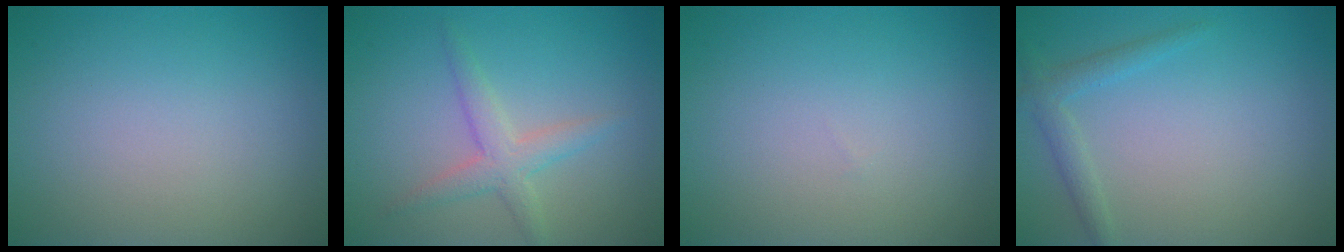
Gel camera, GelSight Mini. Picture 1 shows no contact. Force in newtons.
{"total": 2.6, "press": 2.6, "slide": 0.1}
{"total": 0.0}
{"total": 1.8, "press": 1.7, "slide": 0.1}